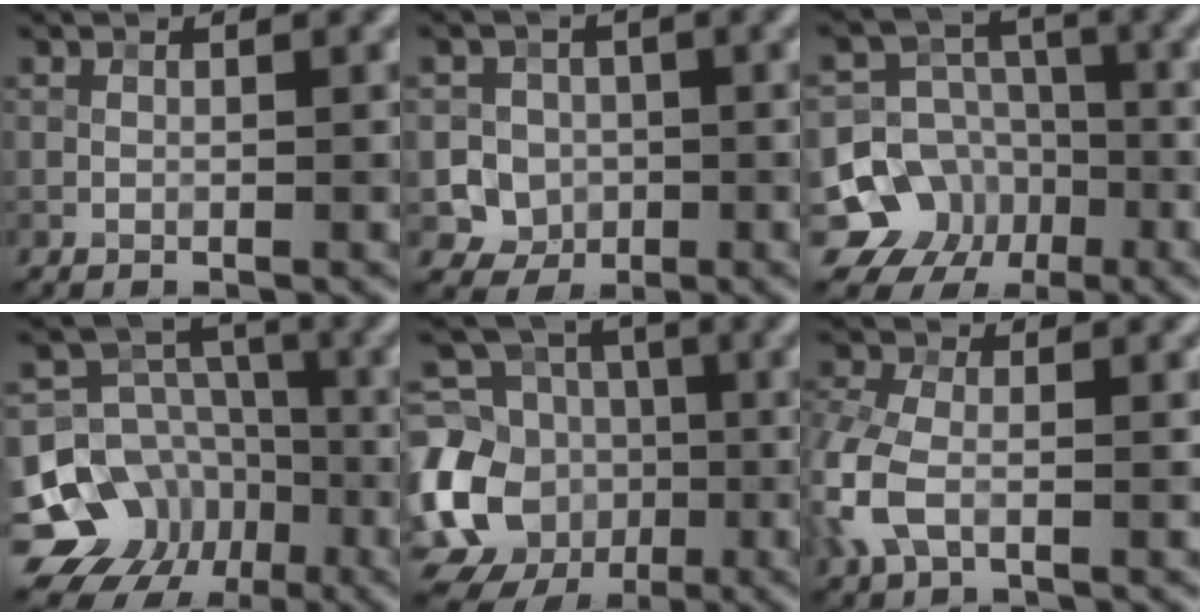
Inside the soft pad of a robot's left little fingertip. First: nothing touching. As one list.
[{"total": 3.0, "force": [-0.6, 2.9, 0.6], "torque": [0.004, -0.001, -0.023]}, {"total": 10.4, "force": [-4.4, 9.3, 2.0], "torque": [-0.028, -0.015, -0.101]}, {"total": 10.0, "force": [-4.9, 8.1, 3.2], "torque": [-0.054, 0.009, -0.090]}, {"total": 13.1, "force": [-3.5, 11.5, 5.2], "torque": [-0.144, 0.004, -0.066]}, {"total": 4.7, "force": [-1.0, 2.8, 3.5], "torque": [-0.102, 0.004, -0.029]}]